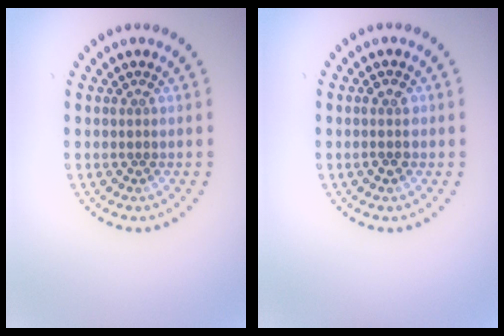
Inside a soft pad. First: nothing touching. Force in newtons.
{"total": 1.6, "press": 1.5, "slide": 0.4}